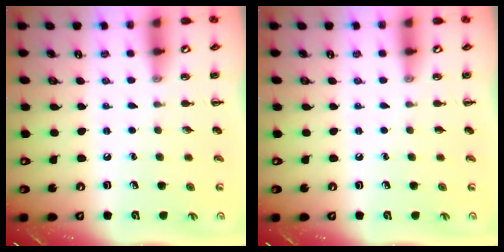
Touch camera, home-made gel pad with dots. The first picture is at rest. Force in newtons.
{"total": 0.0}